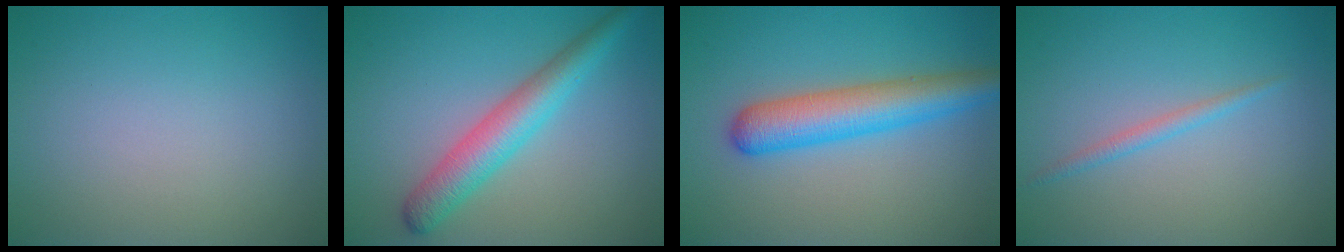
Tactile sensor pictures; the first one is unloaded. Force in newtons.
{"total": 4.5, "press": 4.5, "slide": 0.1}
{"total": 5.5, "press": 5.5, "slide": 0.2}
{"total": 0.9, "press": 0.9, "slide": 0.1}